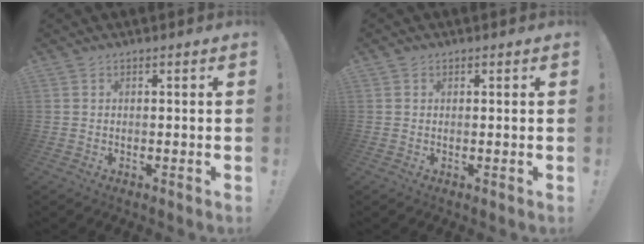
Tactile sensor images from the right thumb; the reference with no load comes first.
{"total": 0.9, "force": [0.6, 0.6, 0.1], "torque": [-0.001, 0.002, 0.011]}